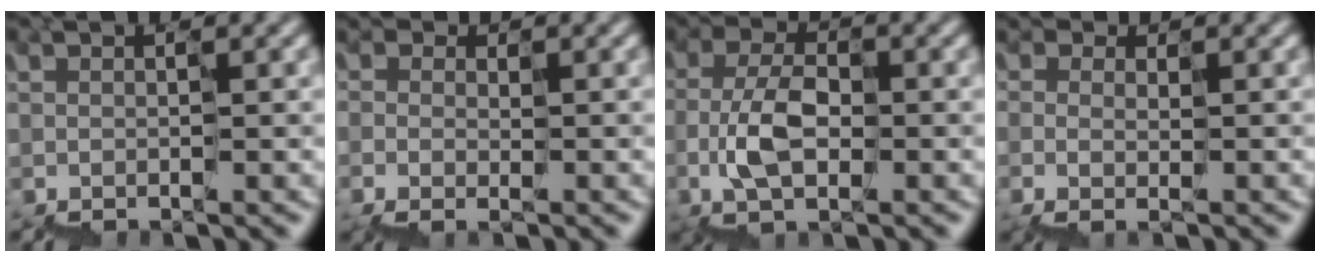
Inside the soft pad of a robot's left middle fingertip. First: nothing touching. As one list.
[{"total": 1.1, "force": [-0.9, 0.4, 0.3], "torque": [-0.010, -0.002, -0.012]}, {"total": 3.0, "force": [-1.0, 1.8, 2.2], "torque": [-0.054, 0.018, -0.014]}, {"total": 1.0, "force": [-0.4, 0.6, 0.8], "torque": [-0.013, -0.004, -0.004]}]